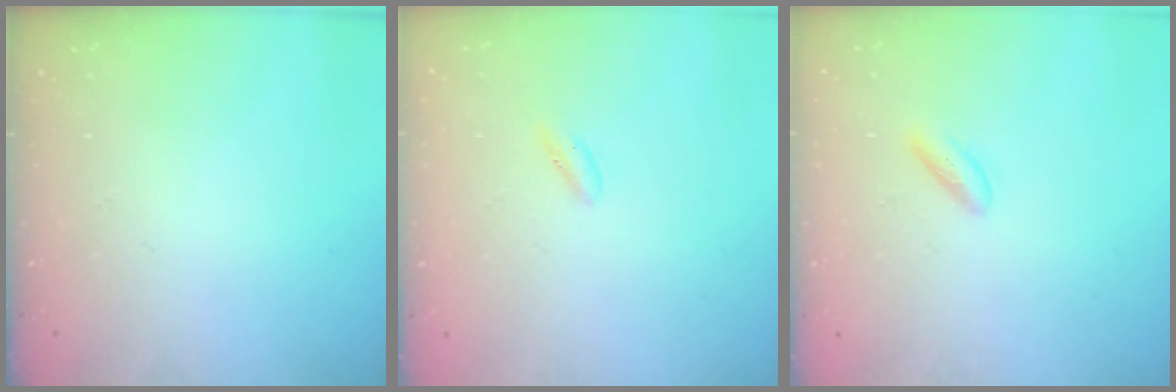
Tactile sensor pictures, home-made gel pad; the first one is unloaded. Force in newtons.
{"total": 1.1, "press": 0.9, "slide": 0.5}
{"total": 2.2, "press": 2.0, "slide": 0.8}